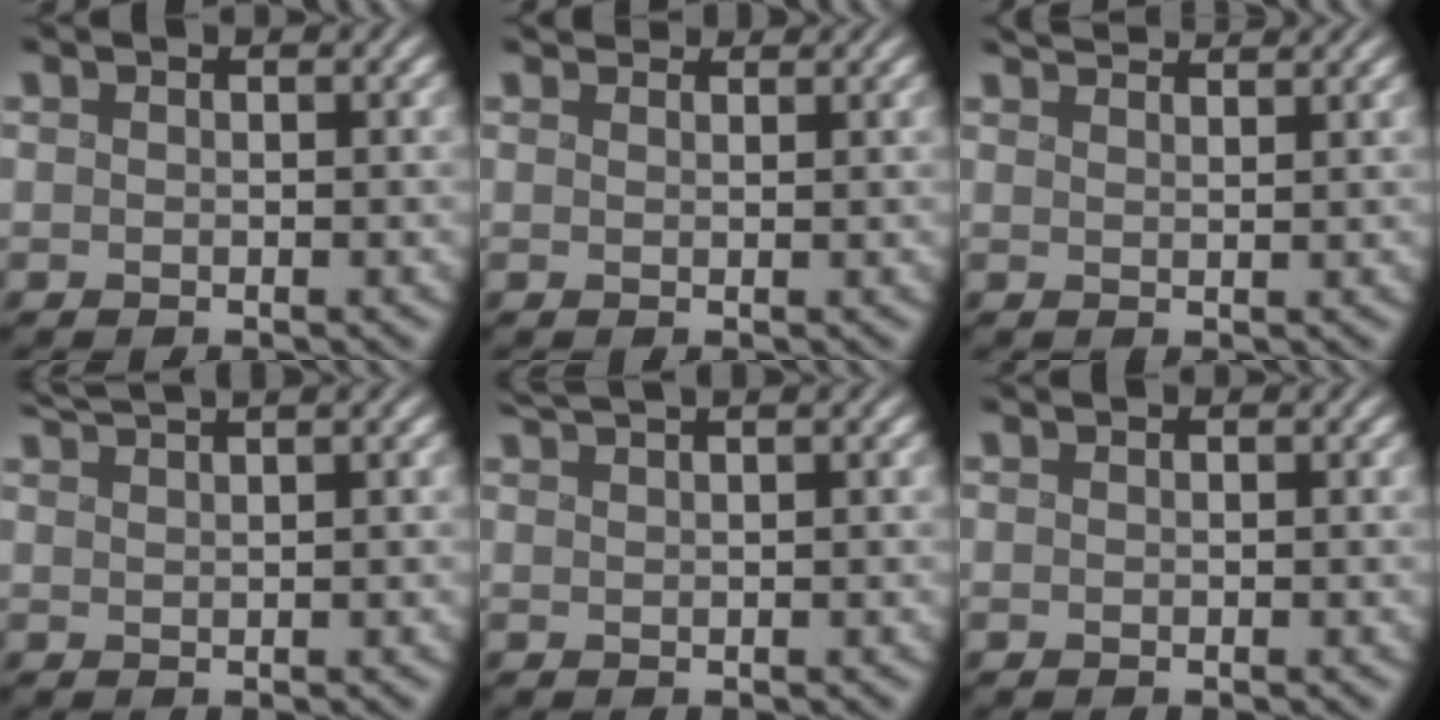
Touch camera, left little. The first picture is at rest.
{"total": 2.5, "force": [2.3, 0.7, 0.6], "torque": [-0.025, 0.006, 0.039]}
{"total": 3.0, "force": [2.9, -0.1, 0.8], "torque": [-0.023, 0.012, 0.043]}
{"total": 2.7, "force": [2.5, -0.5, 0.9], "torque": [-0.026, 0.019, 0.051]}
{"total": 2.2, "force": [2.0, -0.3, 0.9], "torque": [-0.024, 0.016, 0.039]}
{"total": 0.0}